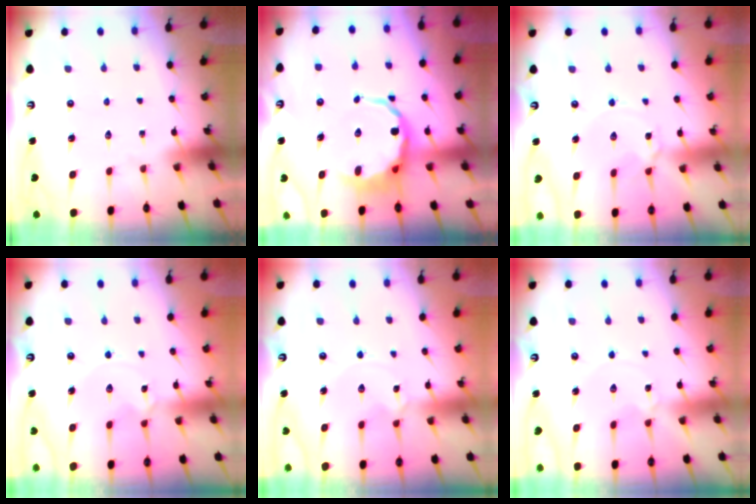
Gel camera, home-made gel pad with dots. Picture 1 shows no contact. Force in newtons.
{"total": 8.6, "press": 8.3, "slide": 2.3}
{"total": 3.0, "press": 2.9, "slide": 0.5}
{"total": 1.1, "press": 1.0, "slide": 0.1}
{"total": 1.1, "press": 1.0, "slide": 0.1}
{"total": 1.3, "press": 1.3, "slide": 0.2}